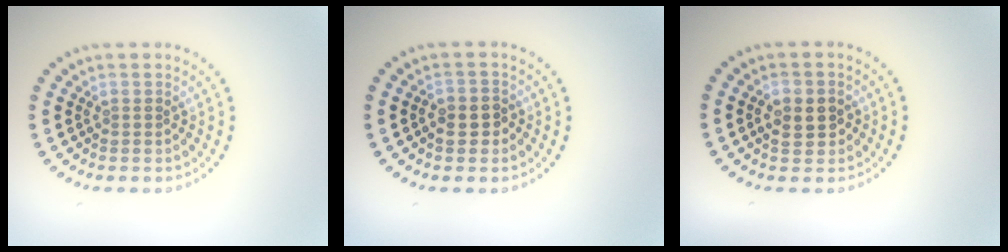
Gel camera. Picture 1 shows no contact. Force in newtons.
{"total": 2.2, "press": 2.1, "slide": 0.6}
{"total": 2.7, "press": 2.7, "slide": 0.2}